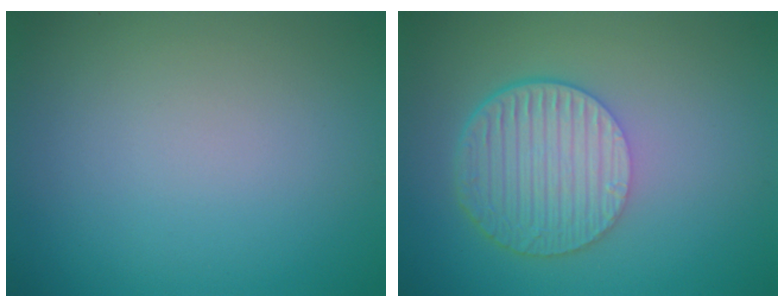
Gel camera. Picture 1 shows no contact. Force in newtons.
{"total": 6.5, "press": 4.5, "slide": 4.7}